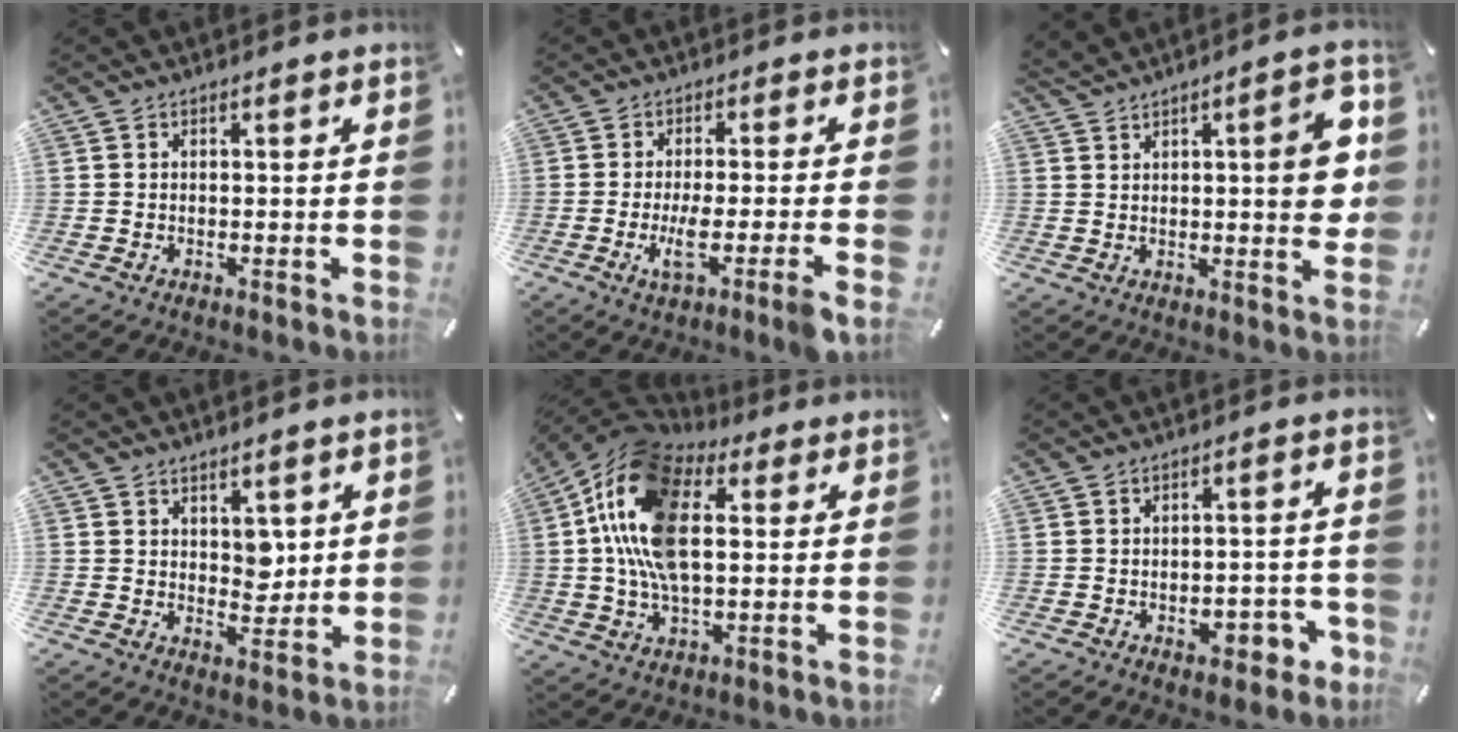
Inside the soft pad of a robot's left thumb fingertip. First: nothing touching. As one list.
[{"total": 7.1, "force": [-2.2, 0.4, 6.8], "torque": [-0.131, -0.018, -0.041]}, {"total": 9.4, "force": [2.7, 3.4, 8.3], "torque": [-0.103, -0.010, 0.043]}, {"total": 5.1, "force": [2.4, 3.6, 2.7], "torque": [-0.020, -0.017, 0.038]}, {"total": 19.4, "force": [3.6, 11.4, 15.3], "torque": [-0.339, 0.001, 0.055]}, {"total": 7.4, "force": [-3.0, 4.4, 5.2], "torque": [-0.042, 0.007, -0.050]}]